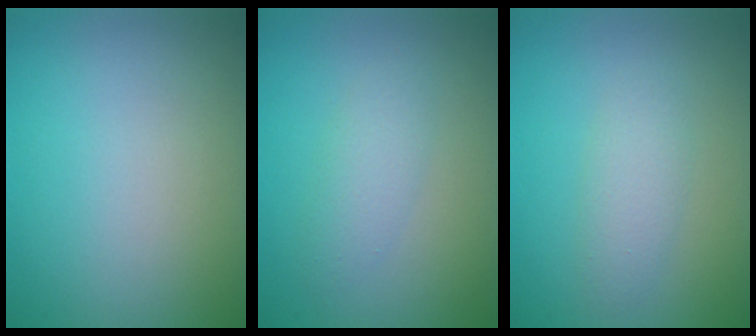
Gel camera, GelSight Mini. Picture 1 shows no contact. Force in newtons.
{"total": 1.9, "press": 1.9, "slide": 0.1}
{"total": 2.1, "press": 2.1, "slide": 0.1}